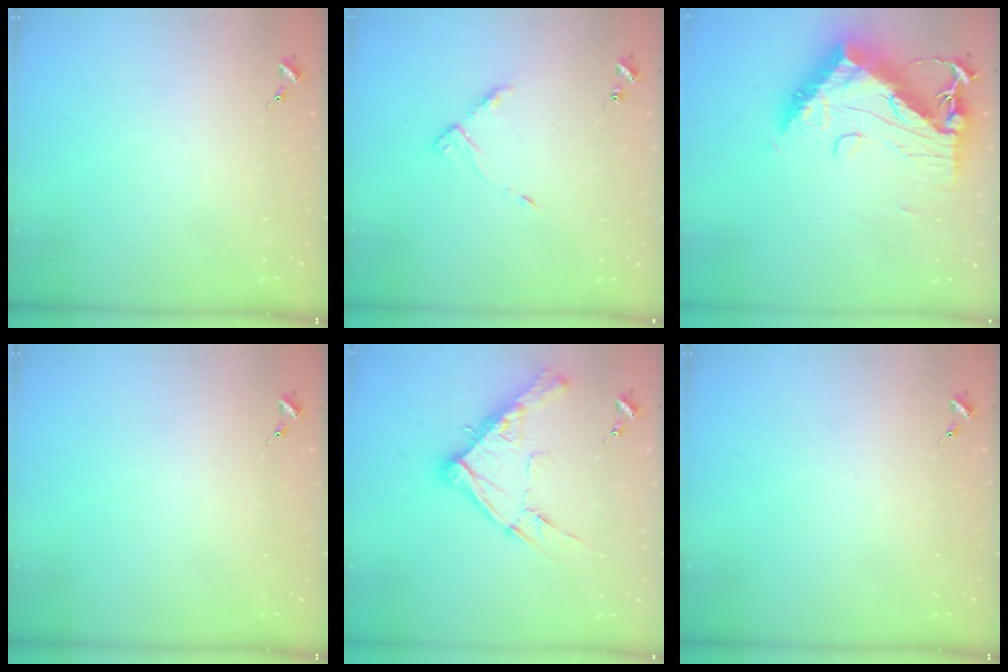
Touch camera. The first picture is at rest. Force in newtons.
{"total": 5.4, "press": 5.3, "slide": 0.6}
{"total": 18.8, "press": 18.7, "slide": 1.7}
{"total": 0.0}
{"total": 15.5, "press": 15.4, "slide": 1.5}
{"total": 0.0}